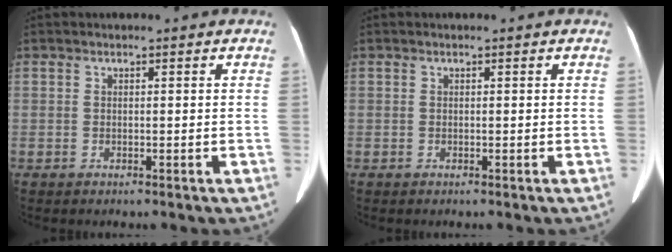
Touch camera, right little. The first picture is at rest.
{"total": 0.0}